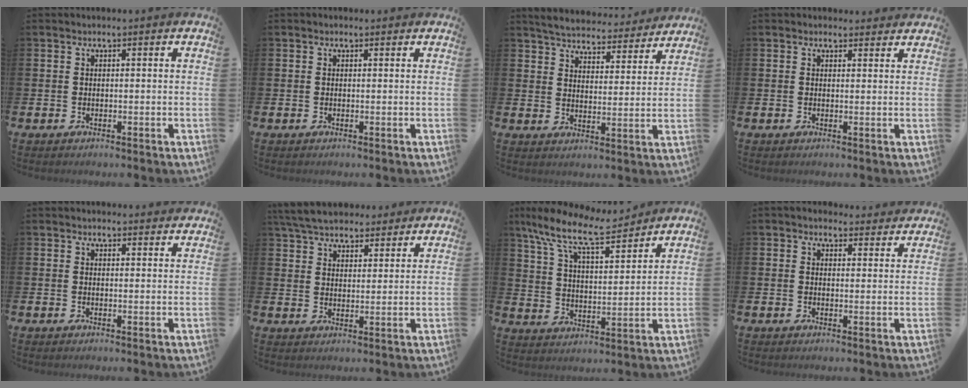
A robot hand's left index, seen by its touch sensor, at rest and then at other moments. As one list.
[{"total": 0.0}, {"total": 5.3, "force": [5.2, 0.8, 0.4], "torque": [-0.031, -0.039, 0.089]}, {"total": 1.5, "force": [1.4, 0.6, 0.0], "torque": [0.008, -0.001, 0.024]}, {"total": 1.8, "force": [1.8, 0.3, -0.1], "torque": [0.009, -0.009, 0.032]}, {"total": 6.0, "force": [5.8, 1.6, 0.9], "torque": [-0.045, -0.021, 0.106]}, {"total": 10.4, "force": [8.8, 2.7, 4.9], "torque": [-0.134, -0.042, 0.155]}, {"total": 2.8, "force": [2.6, 1.0, 0.0], "torque": [0.002, -0.011, 0.045]}]